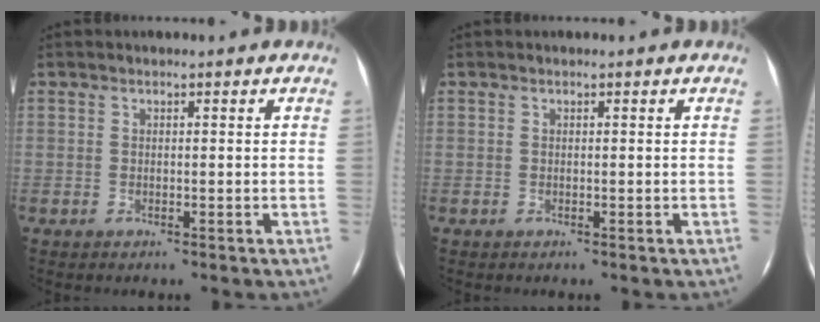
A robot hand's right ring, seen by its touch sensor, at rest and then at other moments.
{"total": 0.0}